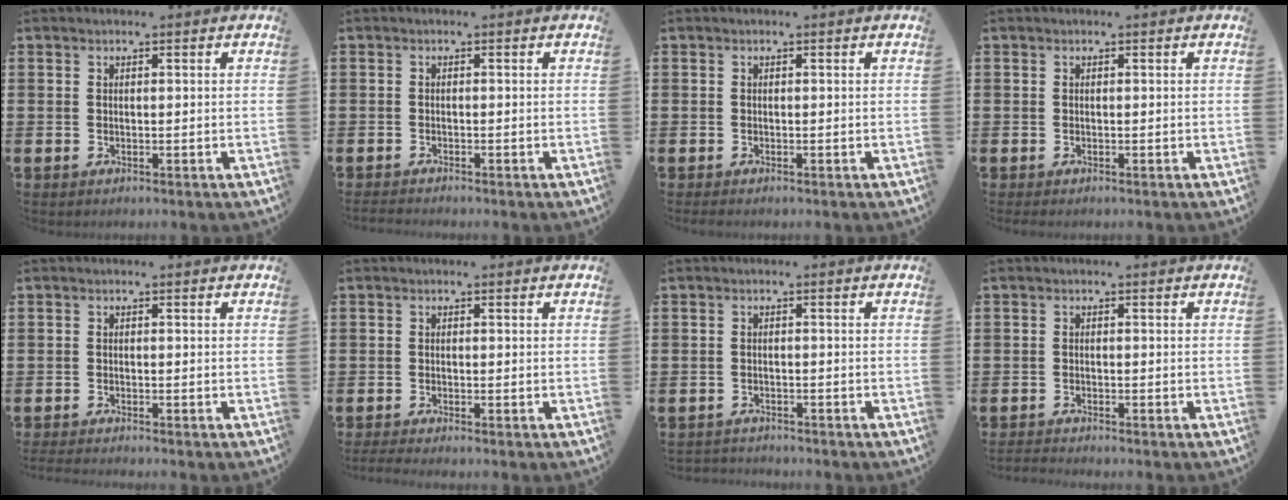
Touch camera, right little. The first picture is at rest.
{"total": 0.7, "force": [-0.7, 0.0, 0.2], "torque": [-0.004, -0.002, -0.015]}
{"total": 0.0}
{"total": 0.0}
{"total": 0.8, "force": [-0.8, -0.1, 0.3], "torque": [-0.004, -0.001, -0.016]}
{"total": 0.8, "force": [-0.5, 0.0, 0.6], "torque": [-0.009, -0.001, -0.010]}
{"total": 1.1, "force": [-1.1, 0.1, -0.2], "torque": [0.001, 0.004, -0.024]}
{"total": 0.9, "force": [-0.9, 0.0, 0.1], "torque": [-0.002, 0.000, -0.017]}